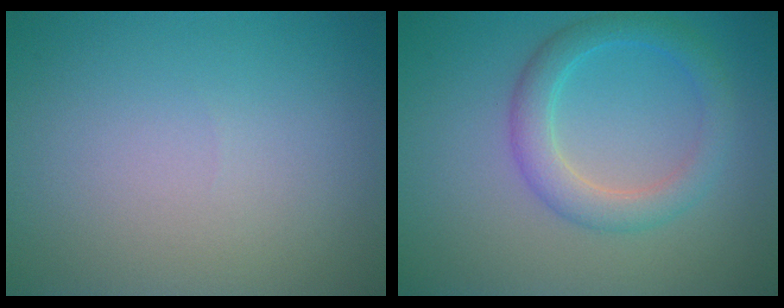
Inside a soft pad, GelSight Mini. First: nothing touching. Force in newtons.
{"total": 3.4, "press": 3.4, "slide": 0.1}